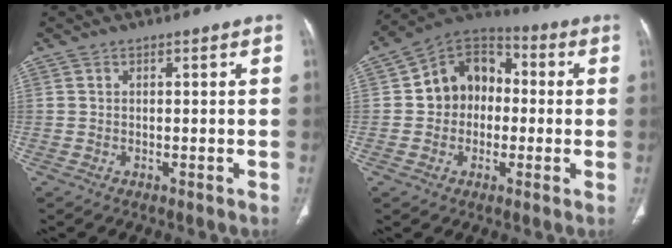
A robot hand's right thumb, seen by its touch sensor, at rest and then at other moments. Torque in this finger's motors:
{"motor_torque": [-0.19, 0.72, -0.08, 0.23, 0.24]}